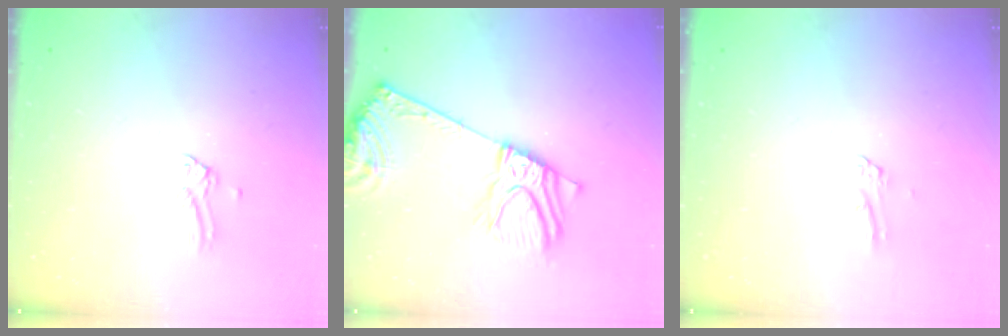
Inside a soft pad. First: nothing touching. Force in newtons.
{"total": 15.4, "press": 14.9, "slide": 3.7}
{"total": 1.6, "press": 1.6, "slide": 0.2}